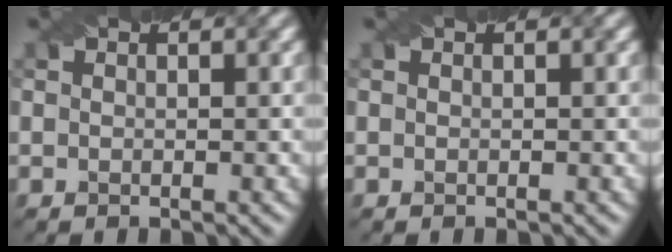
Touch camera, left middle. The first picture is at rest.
{"total": 0.0}